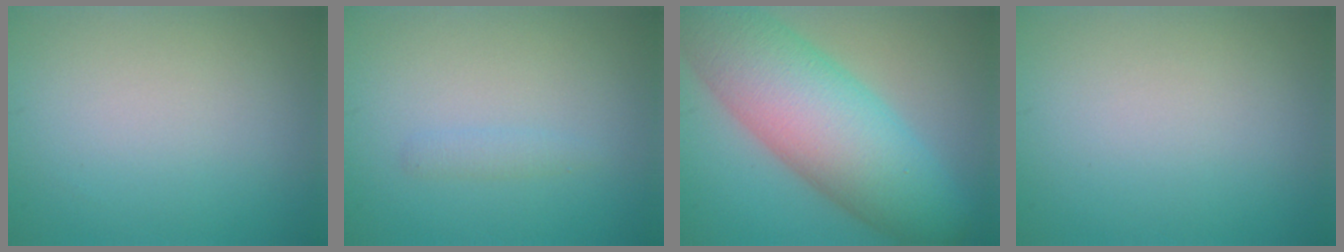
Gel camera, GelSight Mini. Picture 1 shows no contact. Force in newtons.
{"total": 0.9, "press": 0.9, "slide": 0.0}
{"total": 12.2, "press": 12.2, "slide": 0.2}
{"total": 0.0}